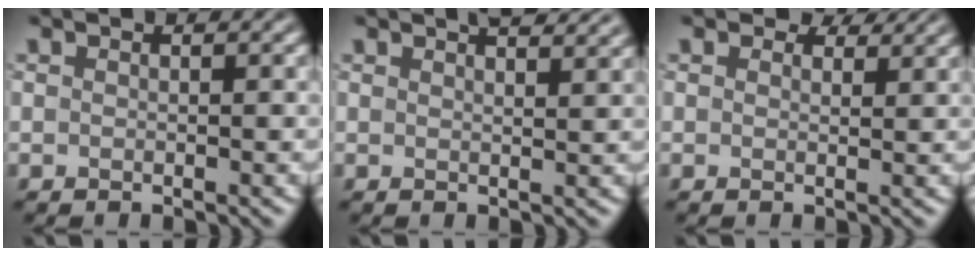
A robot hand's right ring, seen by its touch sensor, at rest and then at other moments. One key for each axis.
{"total": 3.4, "fx": 2.6, "fy": 1.1, "fz": 1.8, "tx": -0.001, "ty": 0.013, "tz": 0.016}
{"total": 2.3, "fx": 1.9, "fy": 1.0, "fz": 0.8, "tx": -0.016, "ty": -0.002, "tz": 0.021}